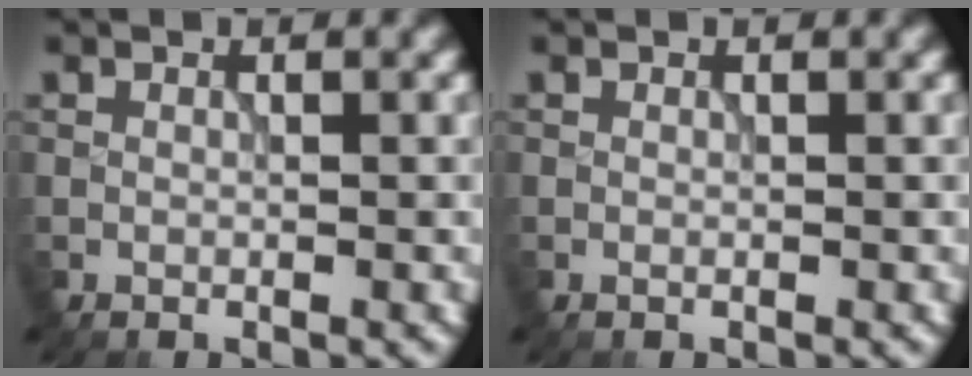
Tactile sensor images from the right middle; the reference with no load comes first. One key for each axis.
{"total": 0.0}